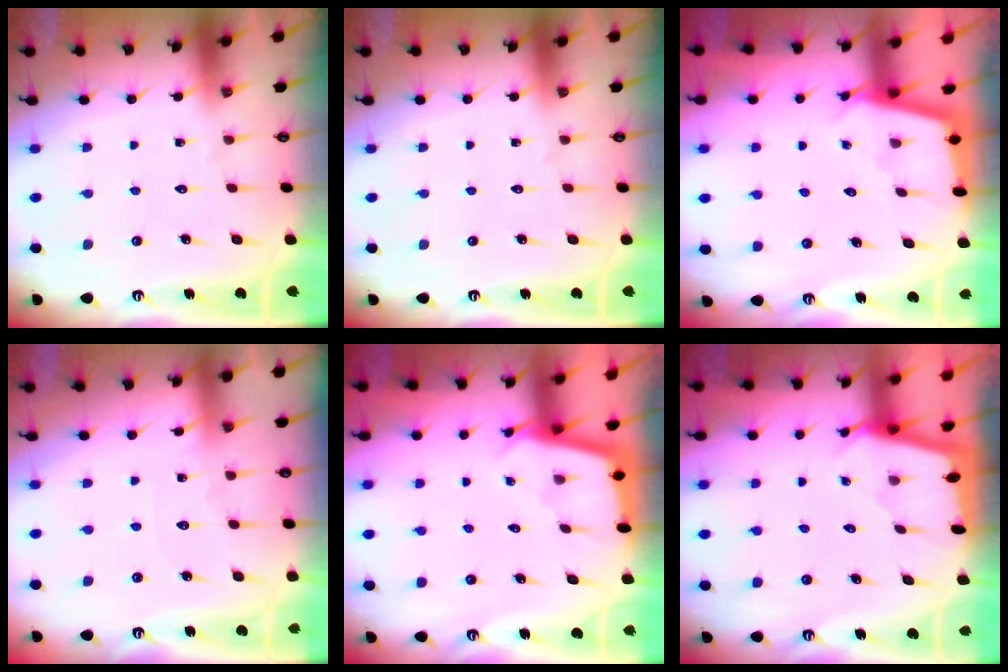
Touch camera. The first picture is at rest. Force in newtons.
{"total": 0.0}
{"total": 2.5, "press": 2.4, "slide": 0.3}
{"total": 3.5, "press": 3.5, "slide": 0.5}
{"total": 2.3, "press": 2.3, "slide": 0.1}
{"total": 1.8, "press": 1.7, "slide": 0.1}